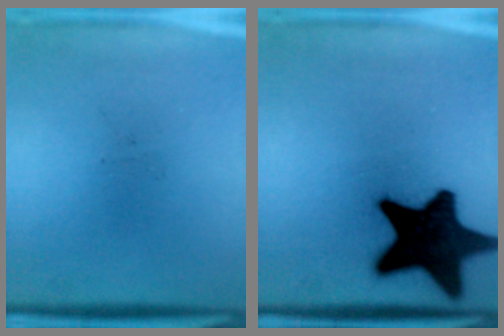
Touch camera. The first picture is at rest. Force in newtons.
{"total": 19.2}